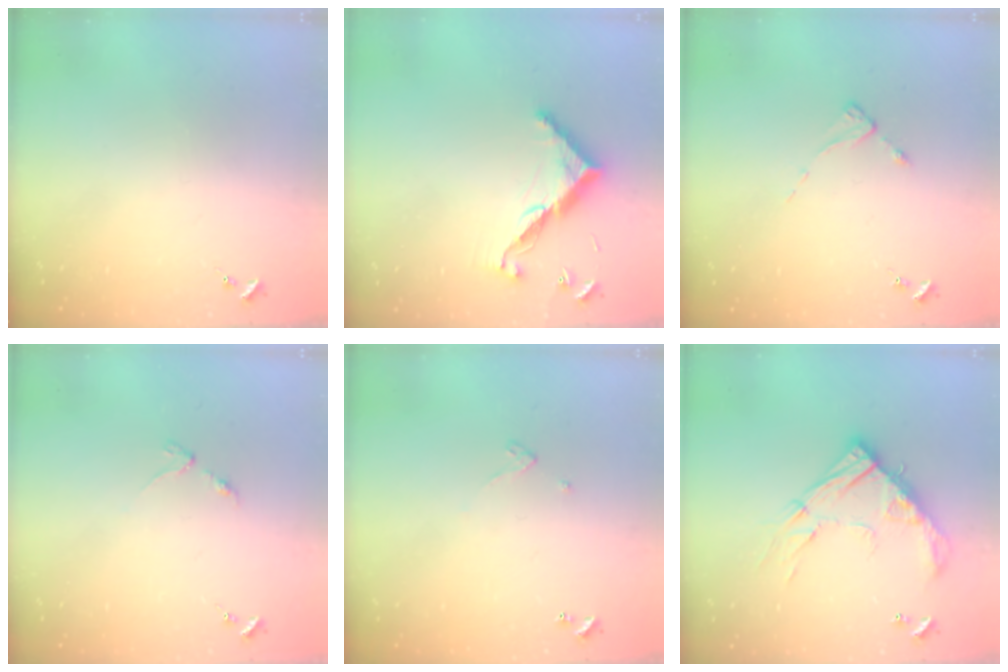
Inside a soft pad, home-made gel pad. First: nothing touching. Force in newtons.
{"total": 10.7, "press": 10.7, "slide": 0.4}
{"total": 2.1, "press": 2.0, "slide": 0.4}
{"total": 3.2, "press": 3.1, "slide": 0.5}
{"total": 3.4, "press": 3.4, "slide": 0.1}
{"total": 18.0, "press": 17.9, "slide": 1.6}